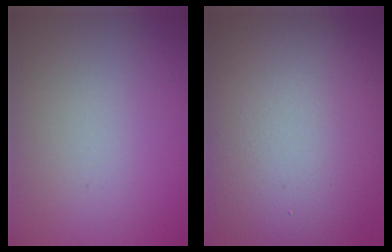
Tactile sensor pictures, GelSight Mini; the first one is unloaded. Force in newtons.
{"total": 14.7, "press": 14.6, "slide": 0.9}